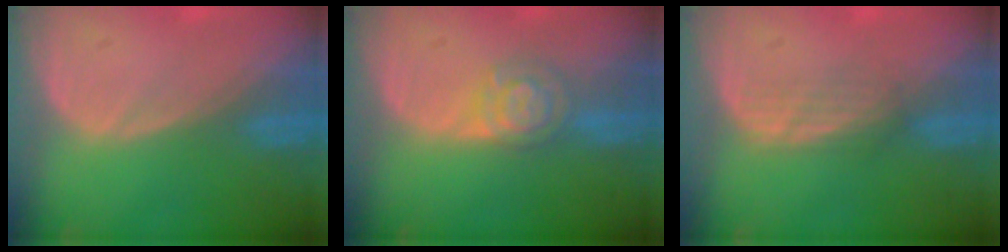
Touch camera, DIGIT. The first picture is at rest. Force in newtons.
{"total": 5.0, "press": 4.4, "slide": 2.4}
{"total": 2.4, "press": 2.4, "slide": 0.5}